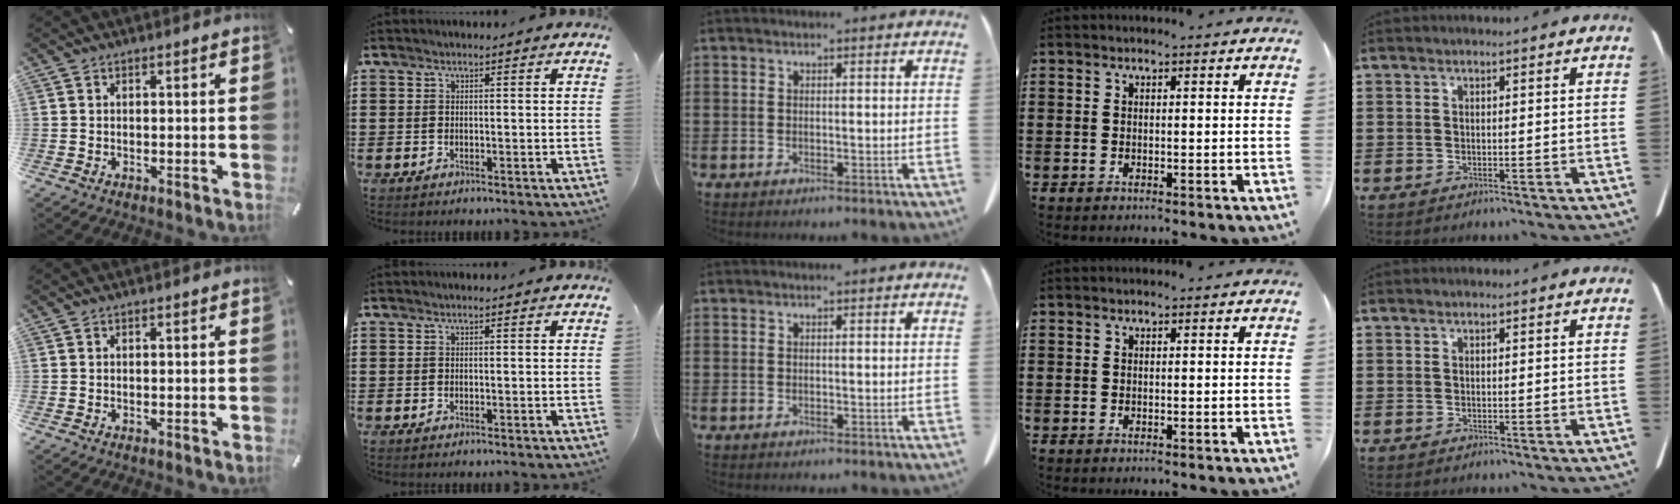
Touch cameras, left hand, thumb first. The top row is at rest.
{}